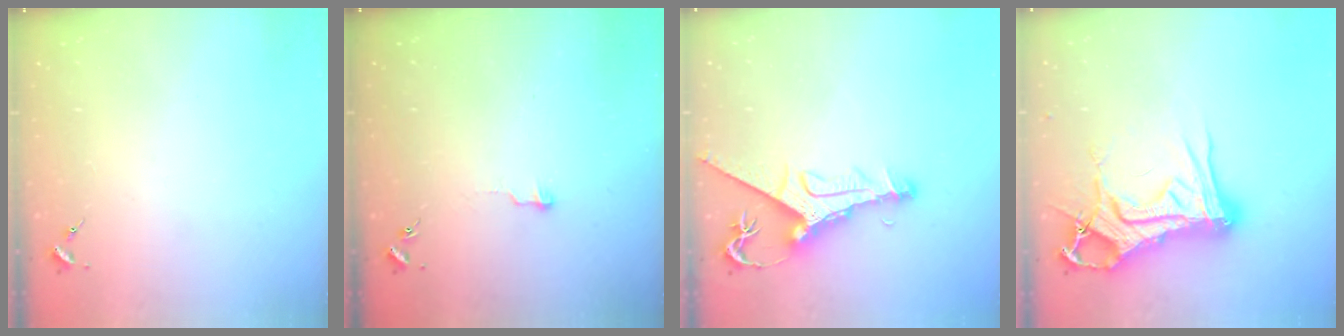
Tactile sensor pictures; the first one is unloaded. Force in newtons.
{"total": 3.6, "press": 3.6, "slide": 0.3}
{"total": 11.3, "press": 11.2, "slide": 1.4}
{"total": 23.0, "press": 22.9, "slide": 2.5}